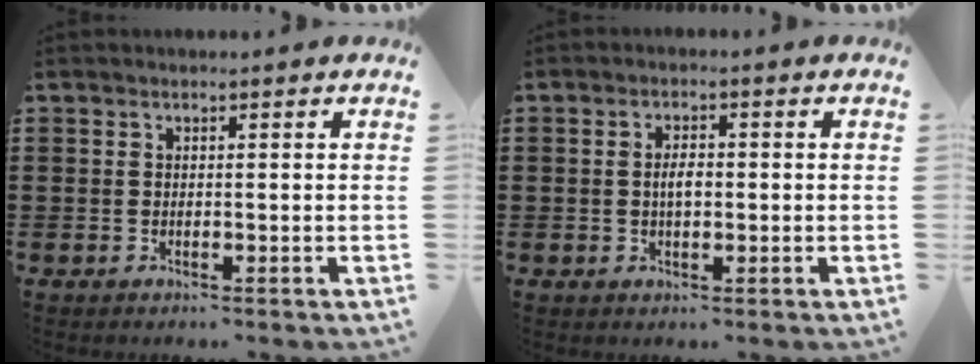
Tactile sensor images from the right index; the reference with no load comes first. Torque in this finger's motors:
{"motor_torque": [0.93, -0.02, 0.40, 0.07]}